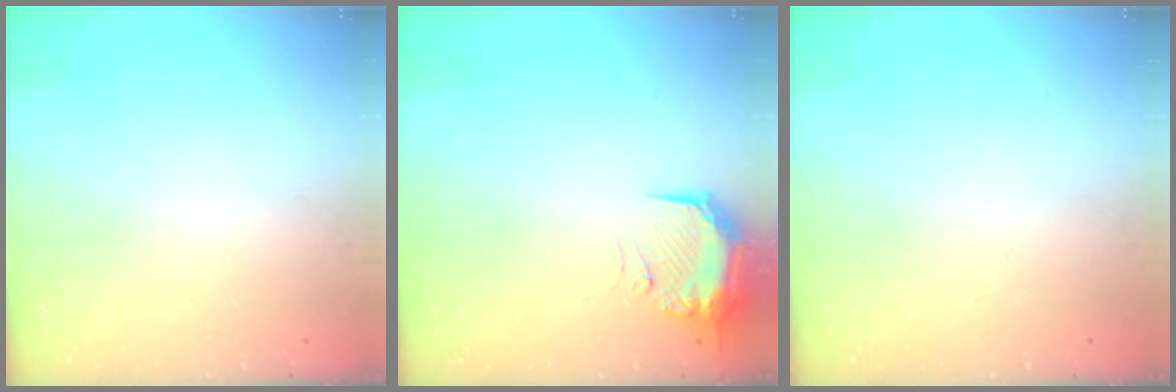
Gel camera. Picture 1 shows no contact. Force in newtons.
{"total": 11.4, "press": 10.0, "slide": 5.4}
{"total": 1.0, "press": 0.0, "slide": 1.0}